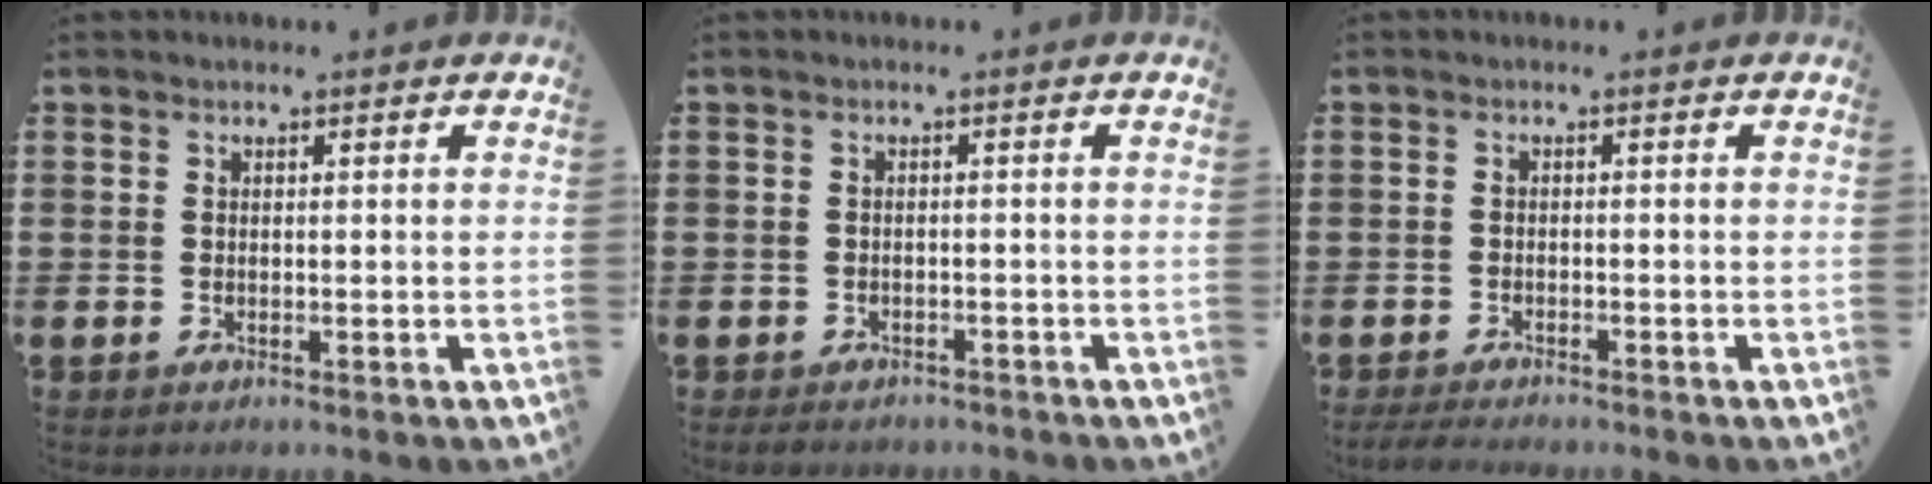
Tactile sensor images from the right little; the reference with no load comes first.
{"total": 1.1, "force": [-1.1, 0.3, 0.2], "torque": [-0.007, 0.002, -0.023]}
{"total": 1.3, "force": [-1.2, 0.1, 0.5], "torque": [-0.010, 0.002, -0.025]}